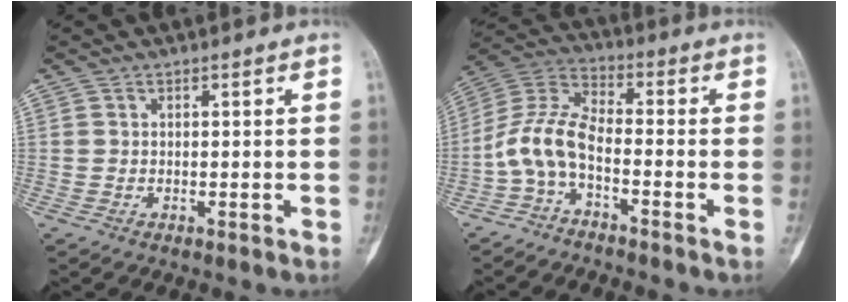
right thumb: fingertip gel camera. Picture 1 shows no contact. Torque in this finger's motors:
{"motor_torque": [1.42, 1.32, 1.01, -1.01, 0.07]}